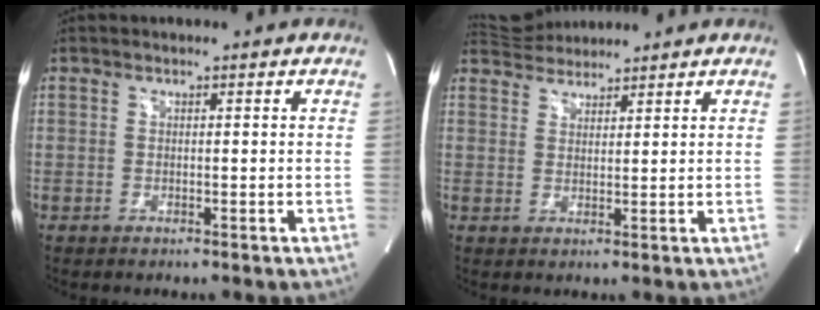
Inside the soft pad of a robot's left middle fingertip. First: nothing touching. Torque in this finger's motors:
{"motor_torque": [0.09, -0.12, -0.15, -0.03]}